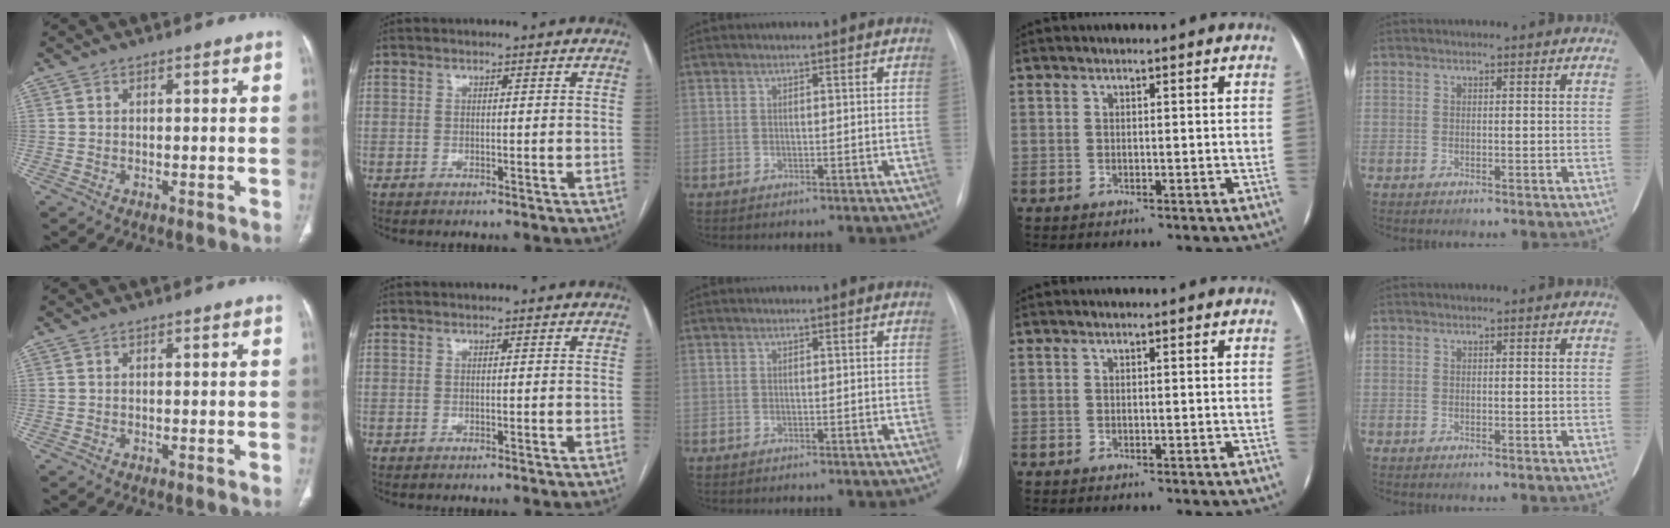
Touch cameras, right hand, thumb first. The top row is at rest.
{}